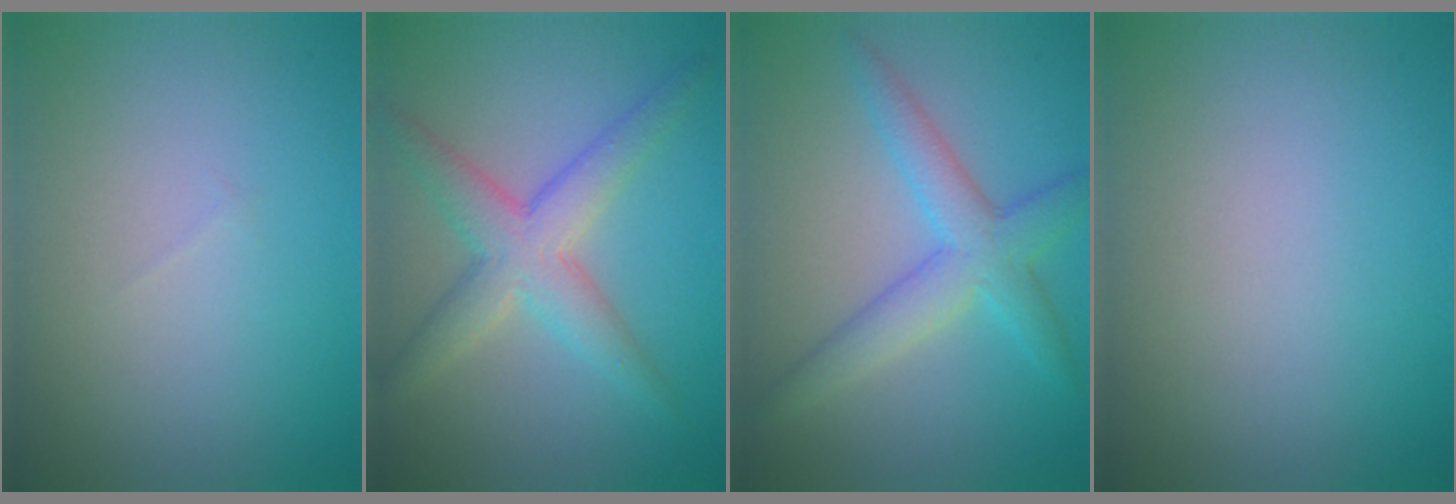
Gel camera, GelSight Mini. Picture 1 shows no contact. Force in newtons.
{"total": 4.7, "press": 4.7, "slide": 0.1}
{"total": 4.3, "press": 4.3, "slide": 0.1}
{"total": 0.0}